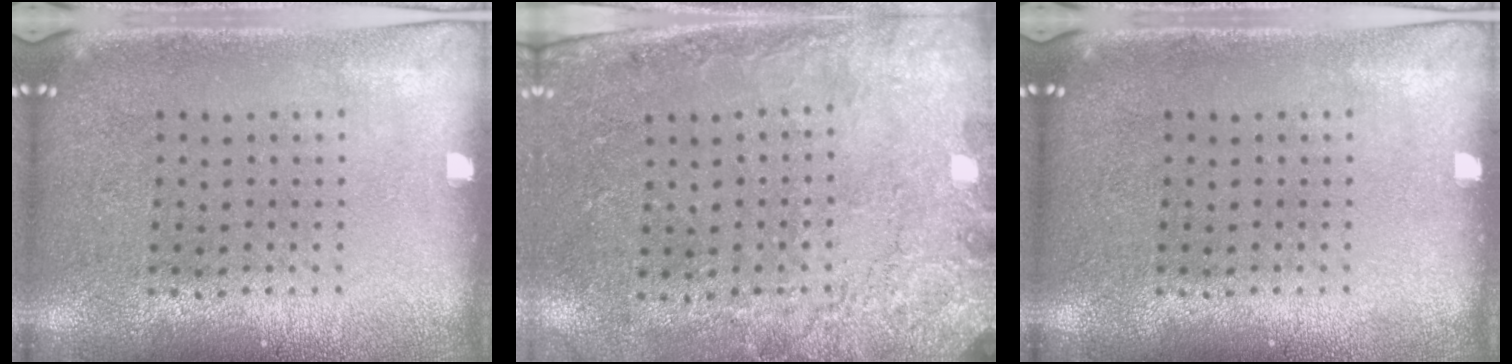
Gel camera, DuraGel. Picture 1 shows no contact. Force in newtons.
{"total": 2.7, "press": 2.2, "slide": 1.5}
{"total": 0.0}